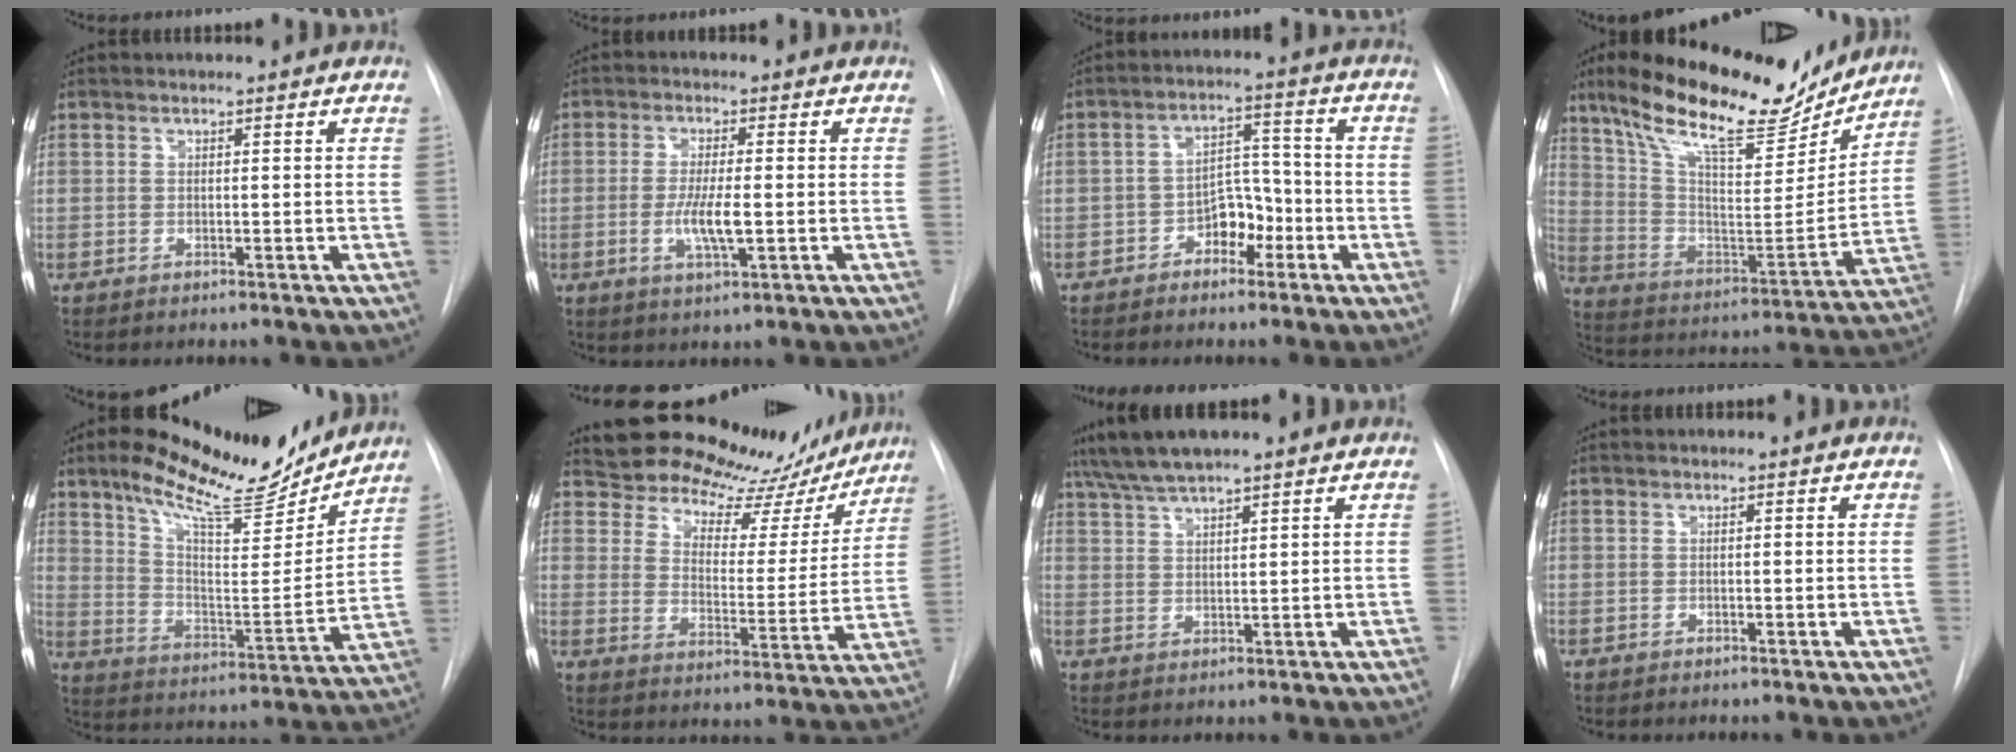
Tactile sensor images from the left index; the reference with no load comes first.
{"total": 5.5, "force": [-1.2, 0.9, 5.3], "torque": [-0.107, -0.014, -0.021]}
{"total": 5.9, "force": [-3.2, 3.4, 3.6], "torque": [-0.053, 0.019, -0.056]}
{"total": 22.8, "force": [17.9, 6.3, 12.7], "torque": [-0.219, -0.008, 0.291]}
{"total": 18.0, "force": [14.9, 3.7, 9.3], "torque": [-0.152, -0.016, 0.238]}
{"total": 20.0, "force": [17.8, 7.7, 5.1], "torque": [-0.064, -0.019, 0.222]}
{"total": 6.3, "force": [5.4, 0.1, 3.3], "torque": [-0.066, 0.032, 0.102]}
{"total": 0.0}